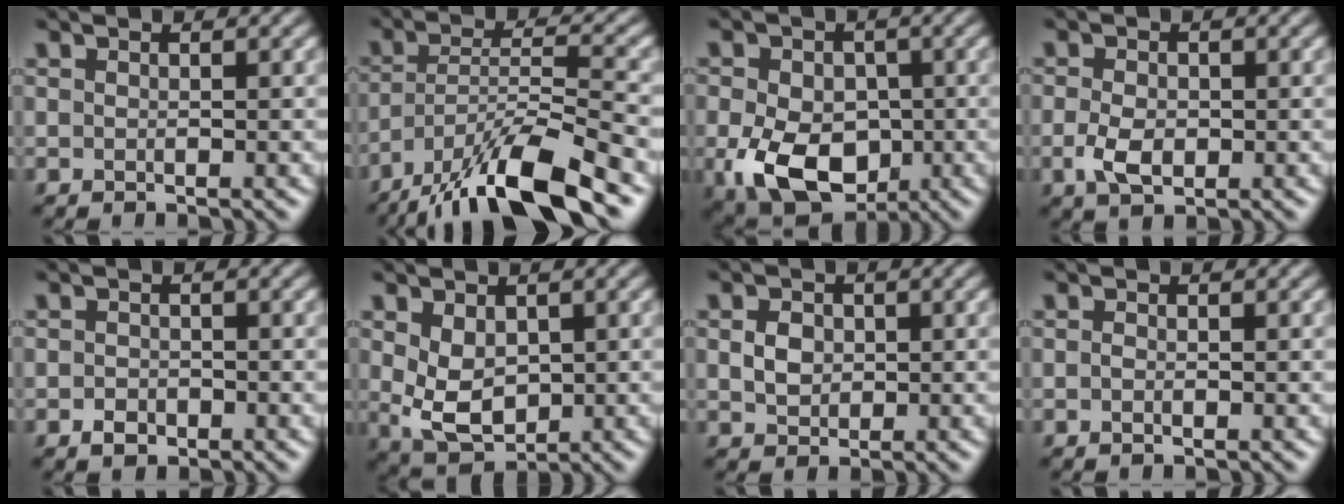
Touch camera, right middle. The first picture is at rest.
{"total": 11.6, "force": [-8.3, 2.5, 7.6], "torque": [-0.138, 0.006, -0.155]}
{"total": 9.2, "force": [-2.2, 6.5, 6.1], "torque": [-0.122, -0.023, -0.043]}
{"total": 2.9, "force": [-0.6, 1.8, 2.1], "torque": [-0.046, -0.001, -0.011]}
{"total": 1.4, "force": [-0.7, 1.0, 0.7], "torque": [-0.010, 0.001, -0.014]}
{"total": 4.6, "force": [0.3, 3.1, 3.4], "torque": [-0.074, -0.007, 0.015]}
{"total": 2.2, "force": [0.3, 1.7, 1.2], "torque": [-0.028, 0.001, 0.003]}
{"total": 0.5, "force": [-0.1, 0.3, 0.4], "torque": [-0.012, 0.000, -0.002]}